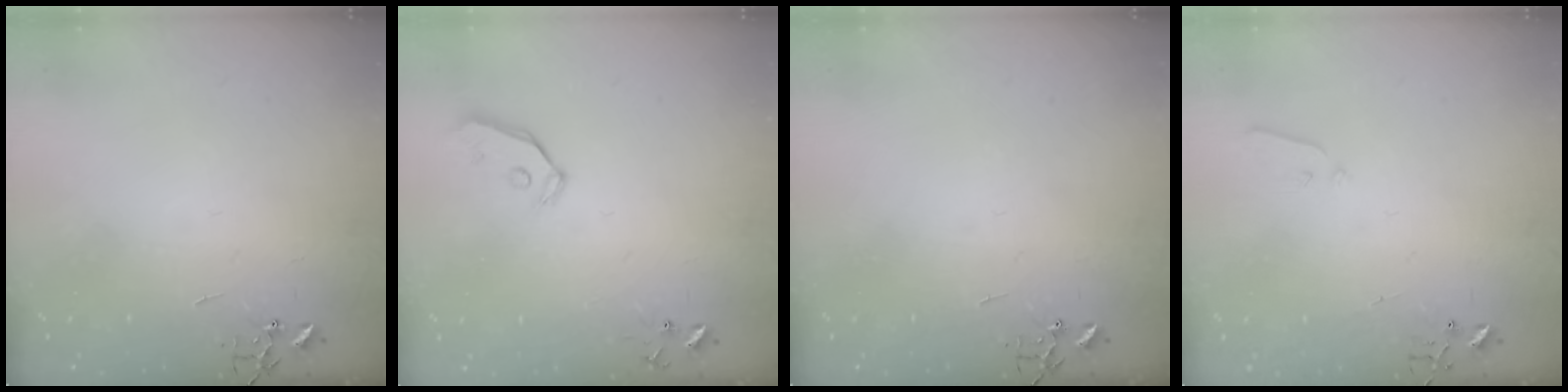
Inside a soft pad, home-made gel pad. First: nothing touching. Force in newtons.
{"total": 4.8, "press": 4.8, "slide": 0.5}
{"total": 0.0}
{"total": 3.4, "press": 3.3, "slide": 0.5}